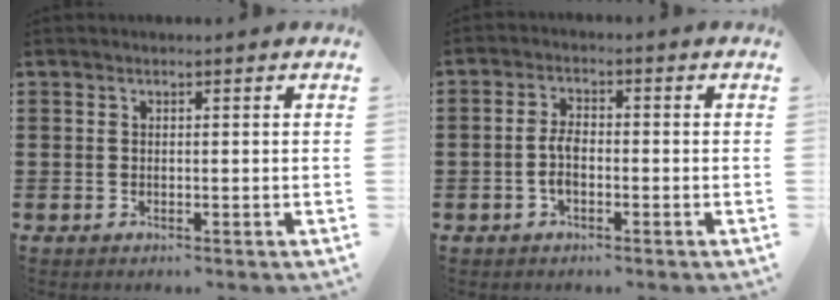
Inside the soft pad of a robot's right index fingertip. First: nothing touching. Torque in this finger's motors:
{"motor_torque": [1.68, 0.46, 0.28, -0.01]}